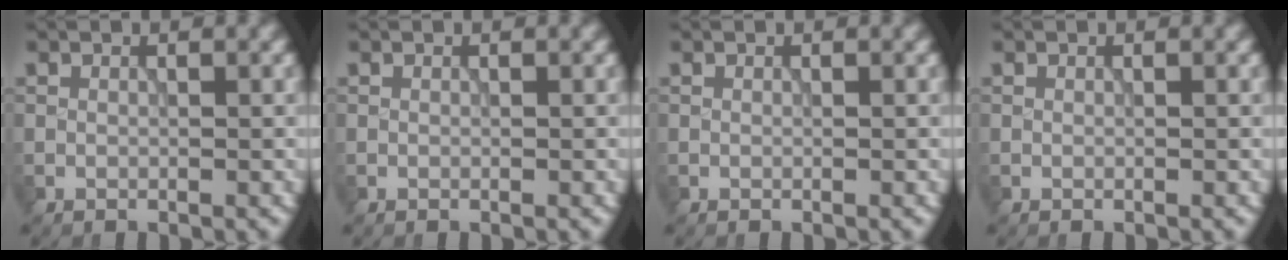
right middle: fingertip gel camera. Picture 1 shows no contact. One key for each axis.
{"total": 0.0}
{"total": 0.0}
{"total": 0.0}